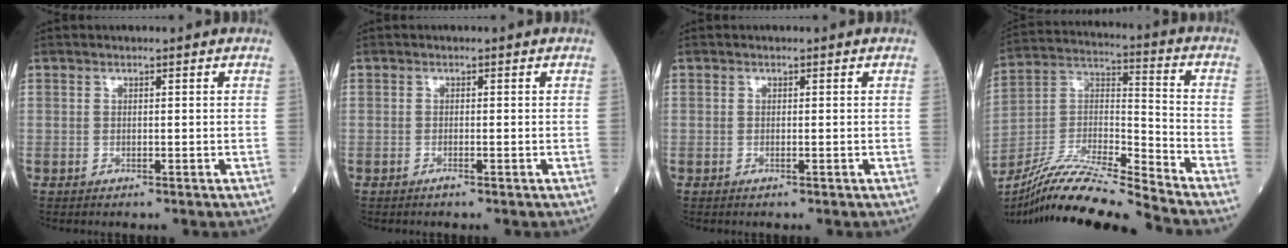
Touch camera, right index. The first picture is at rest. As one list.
[{"total": 0.6, "force": [-0.4, -0.2, 0.4], "torque": [-0.010, 0.000, -0.006]}, {"total": 0.0}, {"total": 17.1, "force": [-15.4, -1.7, 7.1], "torque": [-0.134, 0.008, -0.282]}]